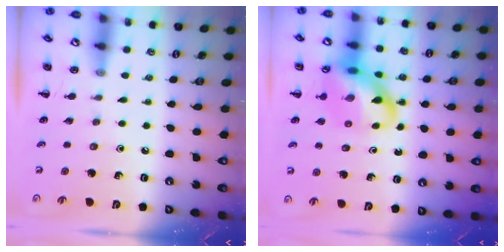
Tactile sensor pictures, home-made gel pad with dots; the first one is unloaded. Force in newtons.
{"total": 14.8, "press": 14.5, "slide": 3.1}